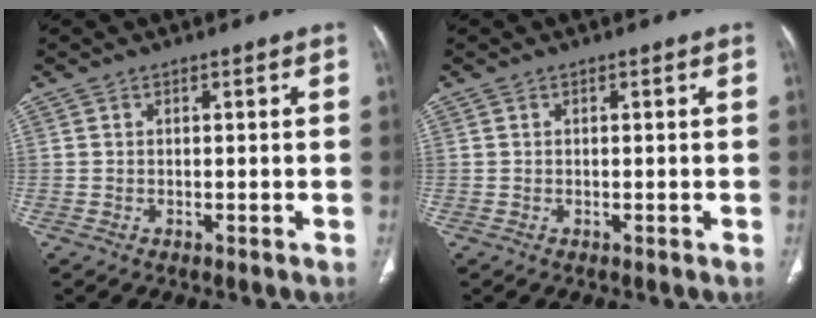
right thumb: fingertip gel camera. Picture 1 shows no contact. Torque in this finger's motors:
{"motor_torque": [-0.02, -0.03, -0.05, -0.01, 0.01]}